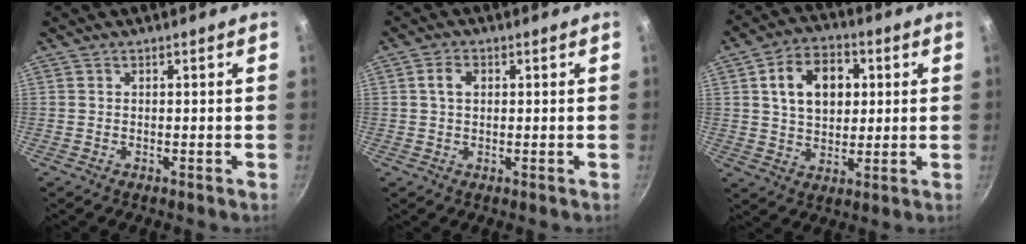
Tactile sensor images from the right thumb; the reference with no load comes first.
{"total": 3.1, "force": [0.7, 2.1, 2.2], "torque": [-0.030, 0.005, 0.010]}
{"total": 12.6, "force": [3.0, 8.9, 8.4], "torque": [-0.110, 0.005, 0.044]}